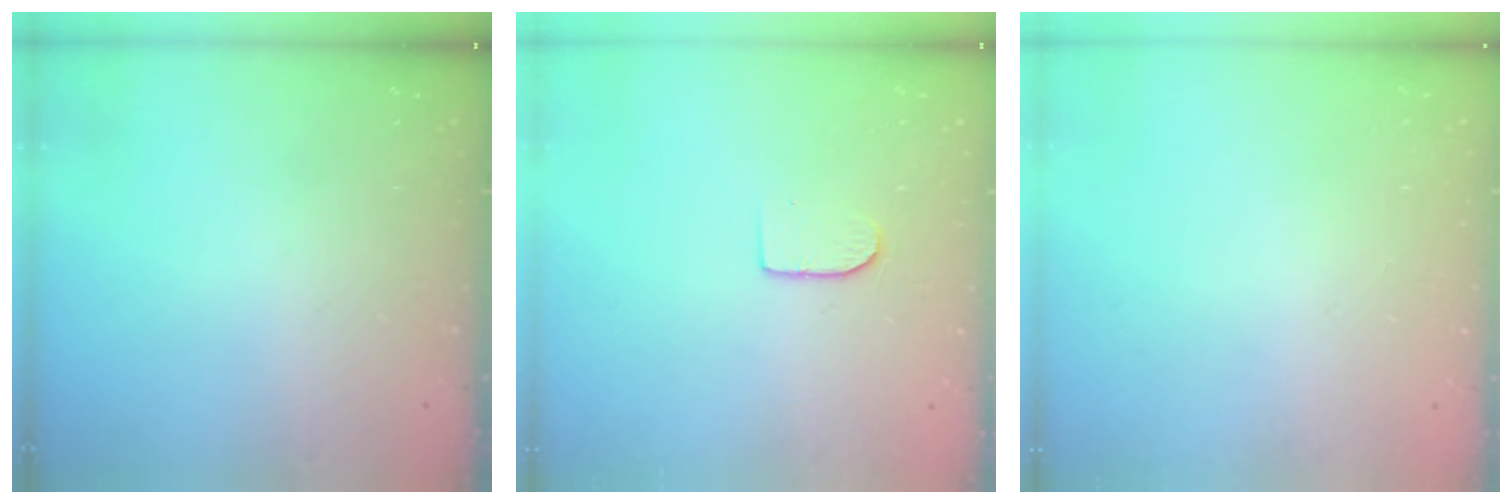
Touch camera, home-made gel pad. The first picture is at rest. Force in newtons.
{"total": 6.0, "press": 5.9, "slide": 0.6}
{"total": 0.0}